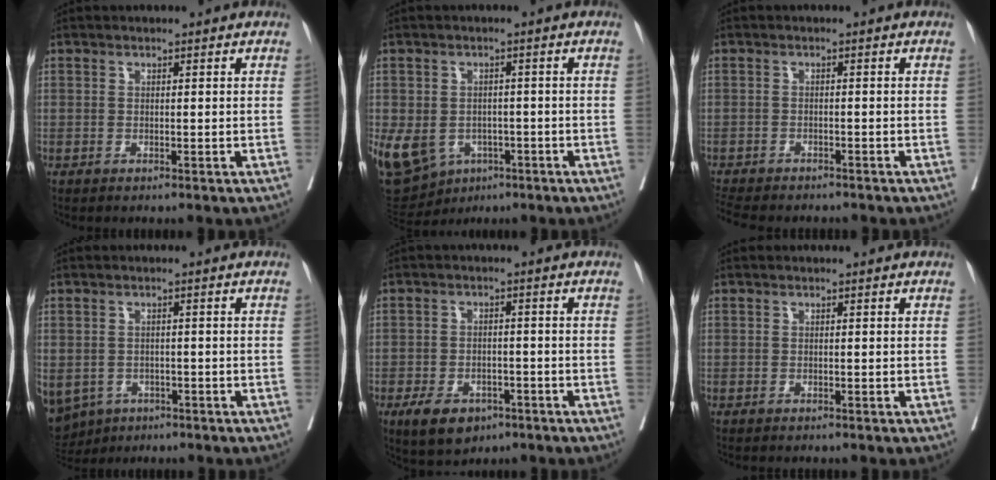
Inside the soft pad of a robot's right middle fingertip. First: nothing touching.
{"total": 18.9, "force": [-7.2, 15.1, 8.7], "torque": [-0.257, -0.006, -0.094]}
{"total": 9.6, "force": [-8.4, 2.6, 3.8], "torque": [-0.078, -0.008, -0.120]}
{"total": 14.2, "force": [-7.0, 11.0, 5.7], "torque": [-0.177, -0.013, -0.091]}
{"total": 7.5, "force": [-4.6, 4.4, 3.9], "torque": [-0.070, -0.001, -0.068]}
{"total": 0.8, "force": [-0.7, 0.0, 0.3], "torque": [-0.005, -0.002, -0.012]}